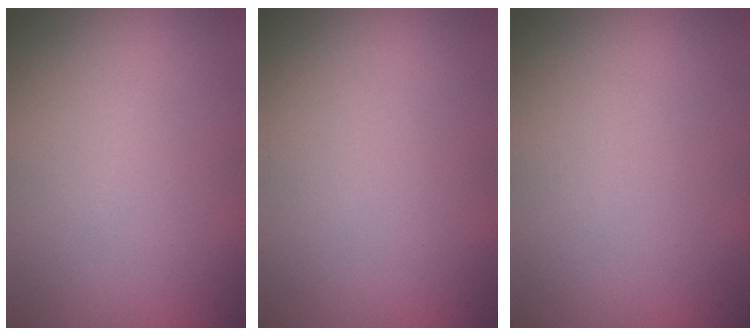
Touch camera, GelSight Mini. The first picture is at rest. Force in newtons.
{"total": 0.0}
{"total": 0.0}